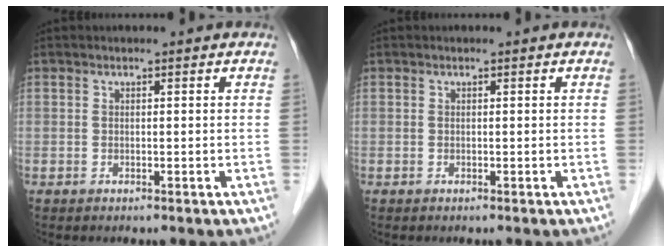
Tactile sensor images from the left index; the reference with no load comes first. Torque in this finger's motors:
{"motor_torque": [0.00, 0.00, 0.00, 0.00]}